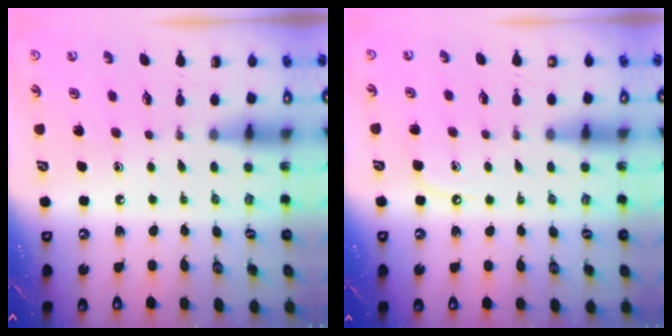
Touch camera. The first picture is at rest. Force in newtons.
{"total": 3.3, "press": 3.2, "slide": 0.4}